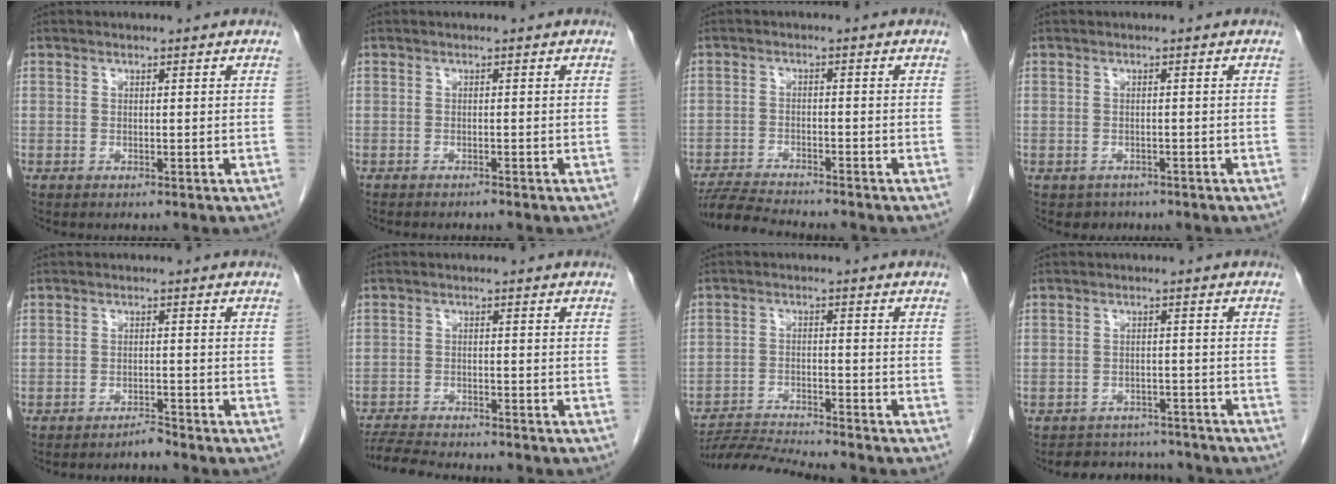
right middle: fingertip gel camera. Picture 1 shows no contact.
{"total": 1.1, "force": [-1.1, 0.0, 0.3], "torque": [-0.007, 0.000, -0.015]}
{"total": 6.6, "force": [-6.4, -0.3, 1.9], "torque": [-0.033, -0.018, -0.112]}
{"total": 1.9, "force": [-1.3, 1.4, -0.1], "torque": [-0.007, 0.005, -0.018]}
{"total": 2.1, "force": [-2.1, -0.5, 0.1], "torque": [0.002, -0.006, -0.034]}
{"total": 7.8, "force": [-7.4, 0.5, 2.4], "torque": [-0.042, -0.013, -0.121]}
{"total": 7.5, "force": [-7.2, -1.7, 0.9], "torque": [-0.016, -0.012, -0.131]}
{"total": 7.7, "force": [-7.2, 2.8, 0.4], "torque": [0.007, 0.015, -0.091]}